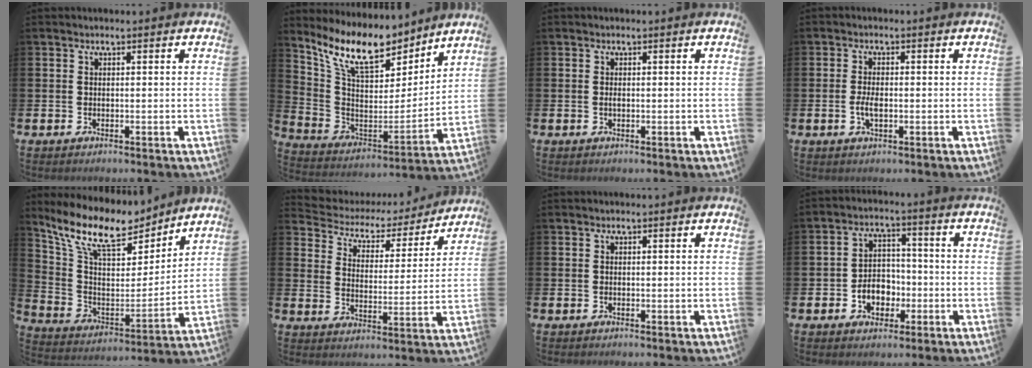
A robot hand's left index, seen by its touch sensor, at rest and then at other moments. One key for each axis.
{"total": 12.6, "fx": 10.4, "fy": 4.5, "fz": 5.5, "tx": -0.143, "ty": -0.058, "tz": 0.187}
{"total": 0.5, "fx": -0.2, "fy": 0.2, "fz": 0.4, "tx": -0.015, "ty": 0.002, "tz": -0.003}
{"total": 2.5, "fx": -0.6, "fy": 1.1, "fz": 2.2, "tx": -0.039, "ty": -0.001, "tz": -0.010}
{"total": 11.7, "fx": 9.7, "fy": 4.2, "fz": 5.0, "tx": -0.142, "ty": -0.053, "tz": 0.169}
{"total": 4.2, "fx": 3.6, "fy": 2.1, "fz": 0.6, "tx": -0.043, "ty": -0.030, "tz": 0.053}
{"total": 0.0}
{"total": 4.8, "fx": -1.8, "fy": 3.9, "fz": 2.2, "tx": -0.030, "ty": 0.002, "tz": -0.041}